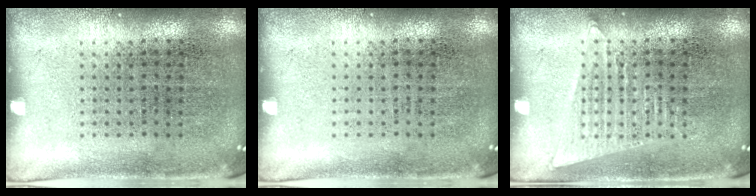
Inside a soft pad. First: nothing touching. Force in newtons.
{"total": 0.0}
{"total": 1.8, "press": 1.8, "slide": 0.3}